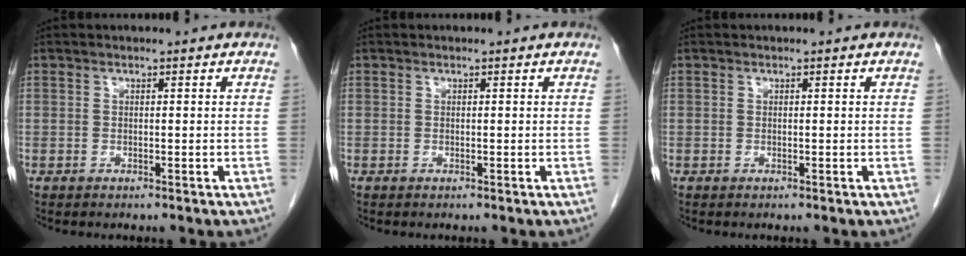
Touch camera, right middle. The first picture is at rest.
{"total": 0.0}
{"total": 0.0}